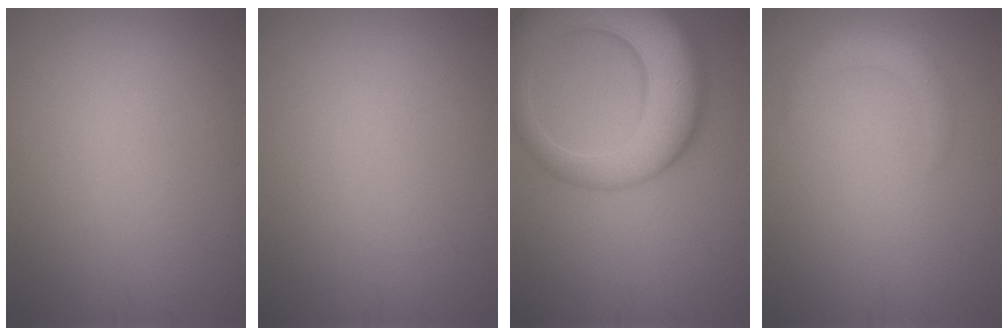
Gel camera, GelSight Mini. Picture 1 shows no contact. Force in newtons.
{"total": 0.0}
{"total": 10.9, "press": 10.9, "slide": 0.6}
{"total": 1.9, "press": 1.9, "slide": 0.0}